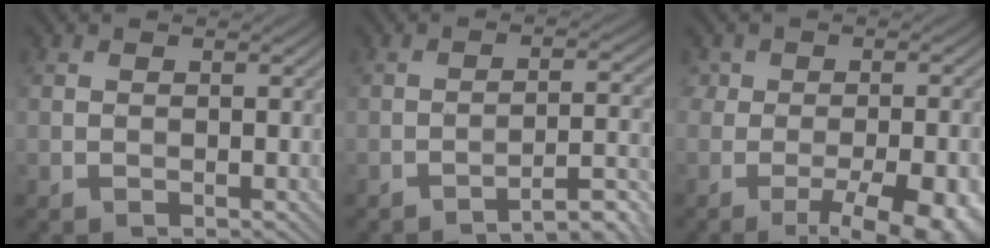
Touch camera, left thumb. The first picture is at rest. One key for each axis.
{"total": 5.2, "fx": -4.1, "fy": 0.6, "fz": 3.1, "tx": -0.042, "ty": 0.023, "tz": -0.063}
{"total": 11.3, "fx": -5.0, "fy": 5.8, "fz": 8.4, "tx": -0.072, "ty": 0.017, "tz": -0.067}